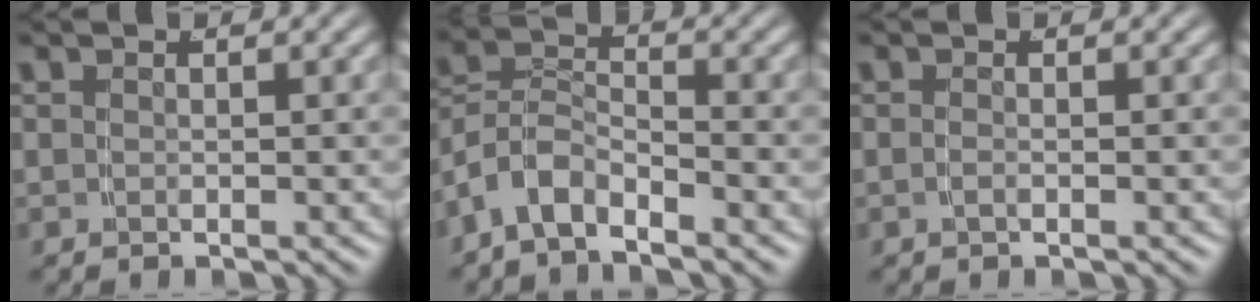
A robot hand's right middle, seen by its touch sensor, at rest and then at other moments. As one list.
[{"total": 7.4, "force": [-3.4, 6.0, 2.6], "torque": [-0.078, -0.020, -0.067]}, {"total": 0.7, "force": [-0.5, -0.3, 0.4], "torque": [-0.012, -0.005, -0.006]}]